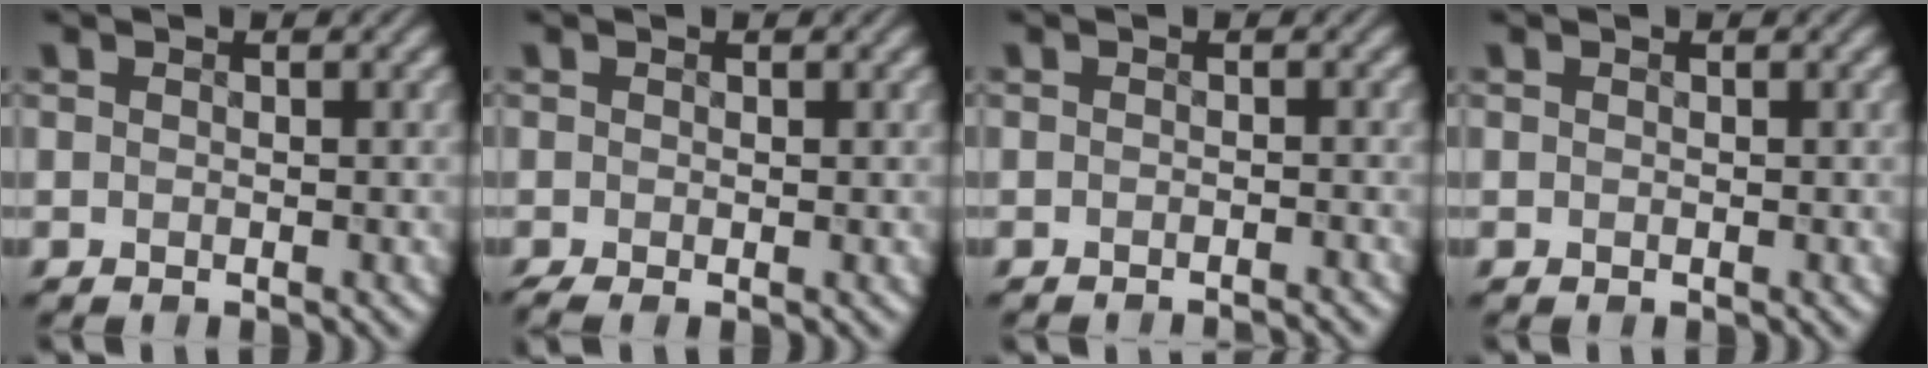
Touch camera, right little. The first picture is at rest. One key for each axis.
{"total": 1.2, "fx": -0.8, "fy": 0.3, "fz": 0.8, "tx": -0.022, "ty": -0.002, "tz": -0.019}
{"total": 1.8, "fx": -1.8, "fy": 0.0, "fz": 0.3, "tx": 0.001, "ty": 0.000, "tz": -0.022}
{"total": 0.0}